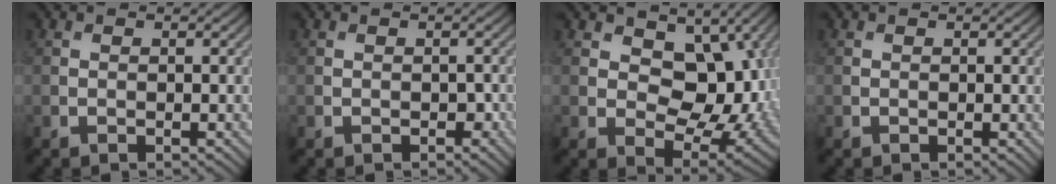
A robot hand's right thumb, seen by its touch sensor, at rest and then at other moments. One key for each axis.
{"total": 0.9, "fx": -0.3, "fy": 0.6, "fz": 0.6, "tx": -0.007, "ty": -0.005, "tz": -0.004}
{"total": 9.8, "fx": 2.2, "fy": 6.5, "fz": 7.0, "tx": -0.106, "ty": -0.014, "tz": 0.029}
{"total": 0.0}